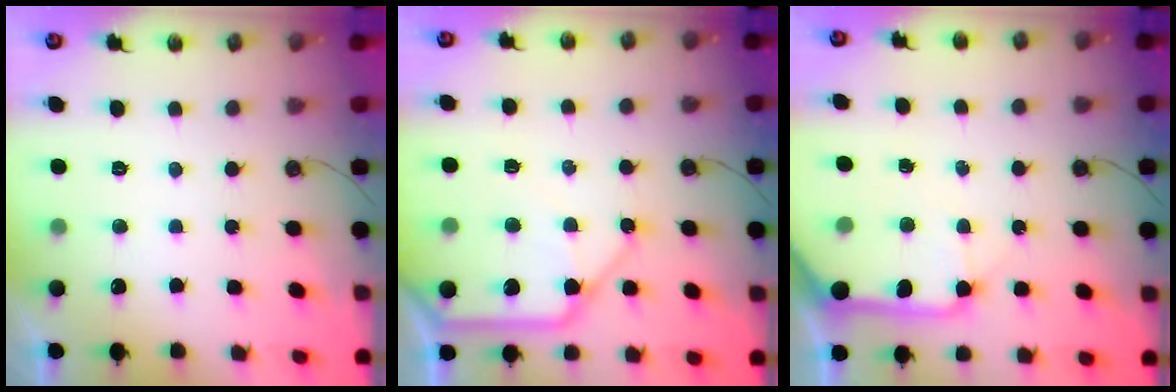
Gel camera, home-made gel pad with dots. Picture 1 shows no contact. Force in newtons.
{"total": 13.3, "press": 13.2, "slide": 1.6}
{"total": 13.2, "press": 13.1, "slide": 2.1}